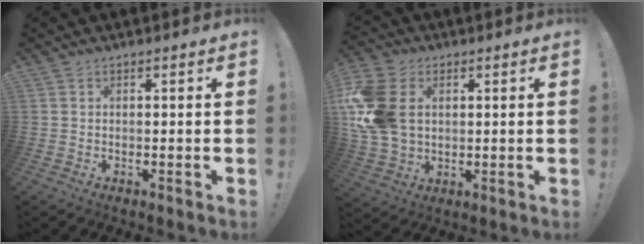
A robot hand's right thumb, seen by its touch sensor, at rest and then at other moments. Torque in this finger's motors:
{"motor_torque": [2.13, 2.15, 0.33, 0.17, 0.54]}